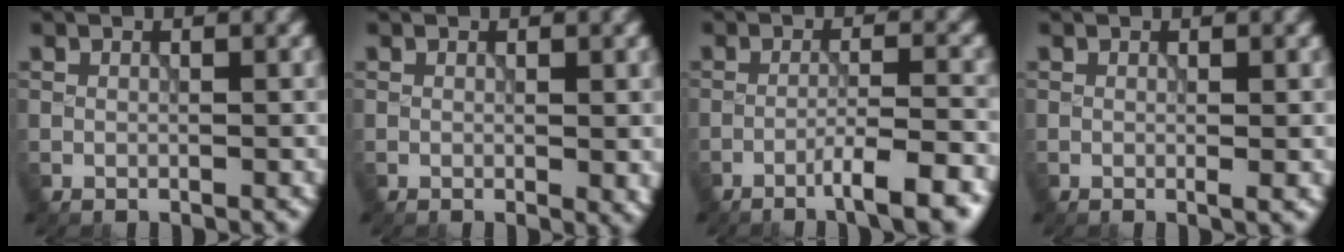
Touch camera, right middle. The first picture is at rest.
{"total": 1.1, "force": [0.0, 0.3, 1.1], "torque": [-0.011, -0.004, -0.001]}
{"total": 5.6, "force": [-3.6, 0.7, 4.3], "torque": [-0.057, 0.010, -0.061]}
{"total": 0.7, "force": [0.0, 0.0, 0.7], "torque": [-0.010, -0.002, -0.003]}